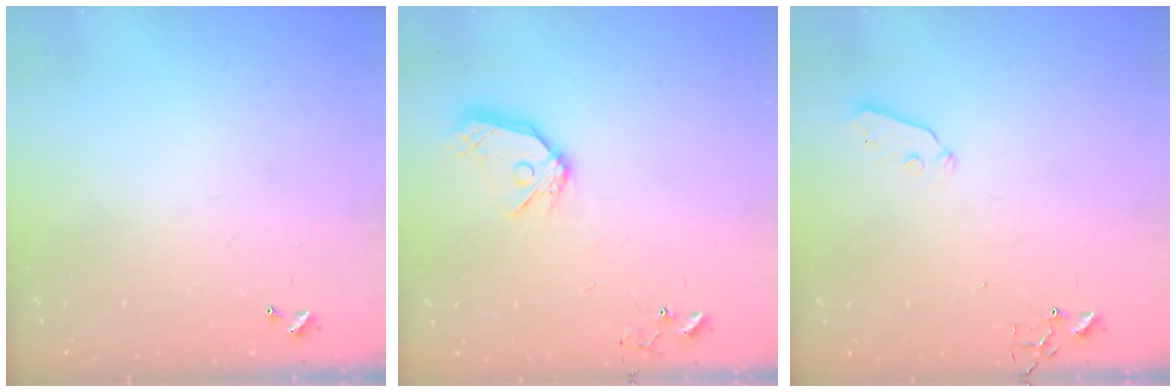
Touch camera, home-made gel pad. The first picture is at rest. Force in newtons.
{"total": 13.0, "press": 12.9, "slide": 1.6}
{"total": 4.3, "press": 4.3, "slide": 0.7}